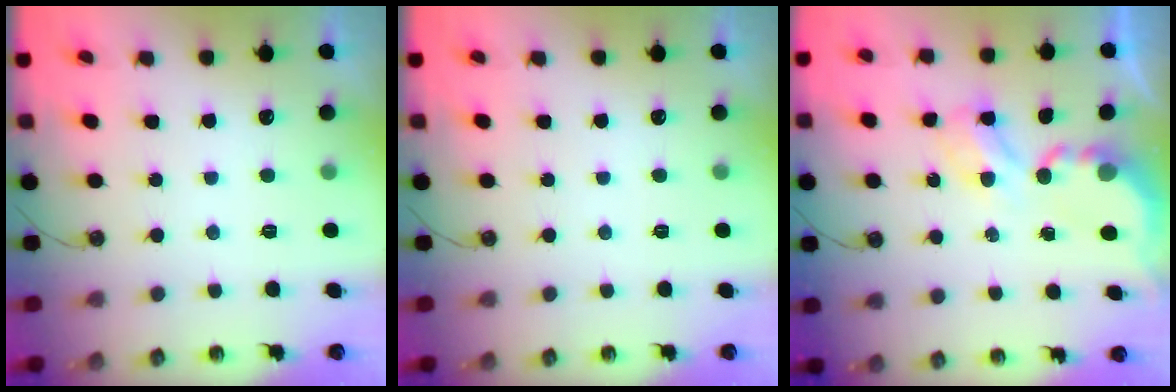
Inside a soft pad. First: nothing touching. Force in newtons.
{"total": 0.0}
{"total": 4.9, "press": 4.9, "slide": 0.3}